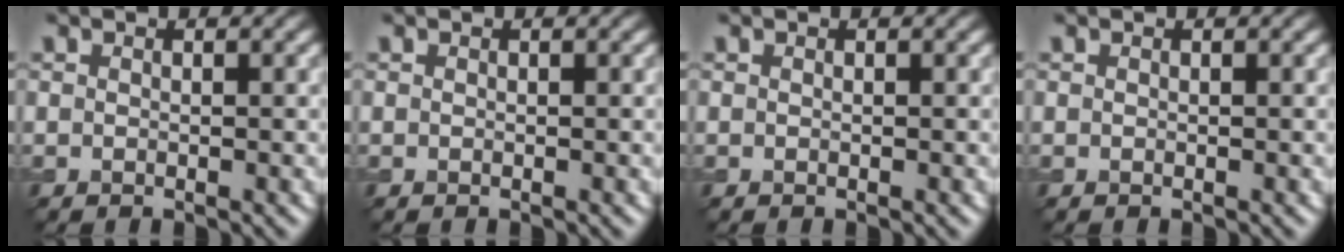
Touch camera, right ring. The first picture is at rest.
{"total": 0.0}
{"total": 0.0}
{"total": 0.0}